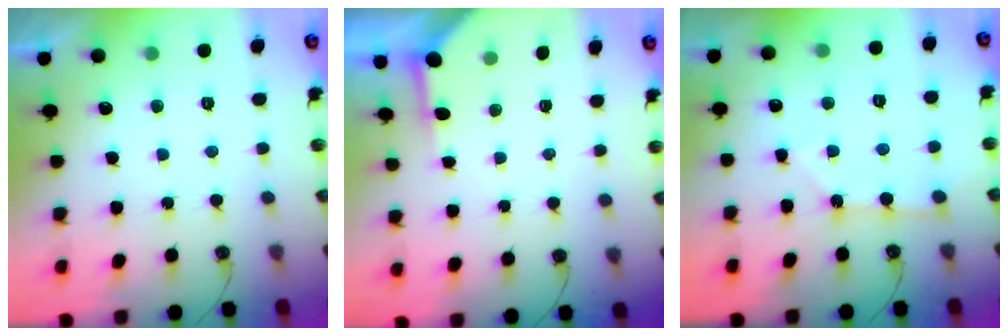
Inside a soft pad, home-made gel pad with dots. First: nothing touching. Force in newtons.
{"total": 3.5, "press": 3.5, "slide": 0.4}
{"total": 2.7, "press": 2.7, "slide": 0.3}